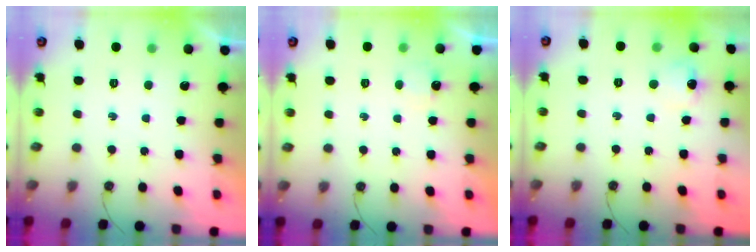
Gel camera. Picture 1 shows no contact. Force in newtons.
{"total": 2.5, "press": 2.4, "slide": 0.5}
{"total": 7.3, "press": 7.2, "slide": 1.0}